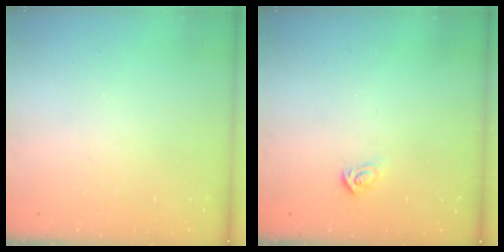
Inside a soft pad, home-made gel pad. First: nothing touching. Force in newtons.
{"total": 2.6, "press": 2.6, "slide": 0.3}